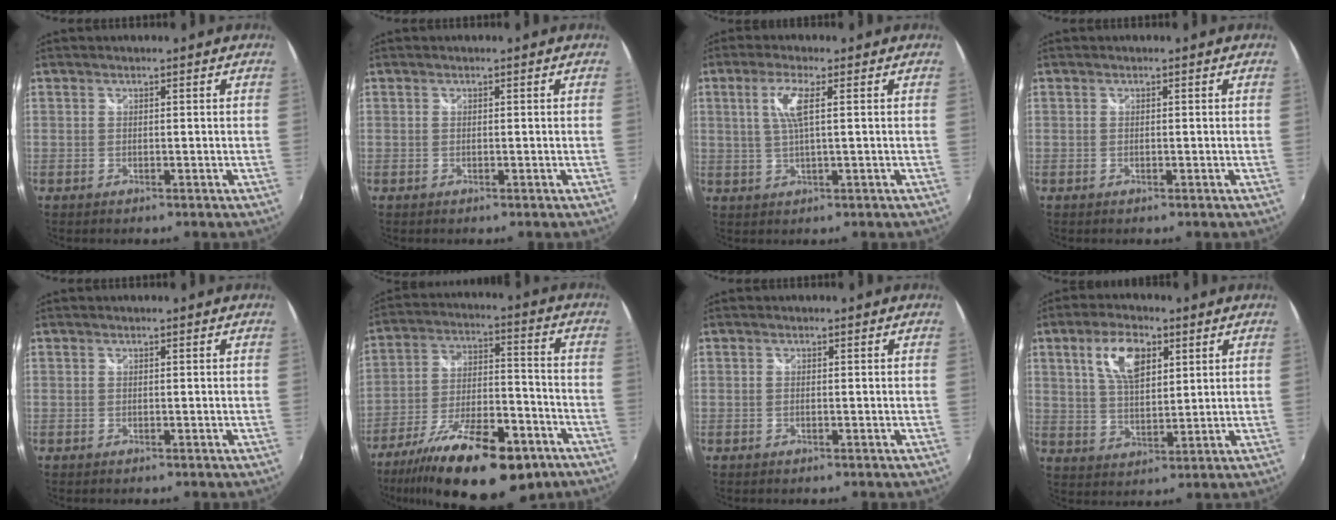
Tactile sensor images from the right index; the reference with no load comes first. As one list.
[{"total": 0.0}, {"total": 4.9, "force": [1.3, 0.2, 4.7], "torque": [-0.097, -0.001, 0.027]}, {"total": 0.0}, {"total": 0.0}, {"total": 24.8, "force": [-16.1, 9.4, 16.3], "torque": [-0.291, -0.023, -0.243]}, {"total": 0.0}, {"total": 9.2, "force": [4.0, 4.4, 7.1], "torque": [-0.135, 0.014, 0.075]}]